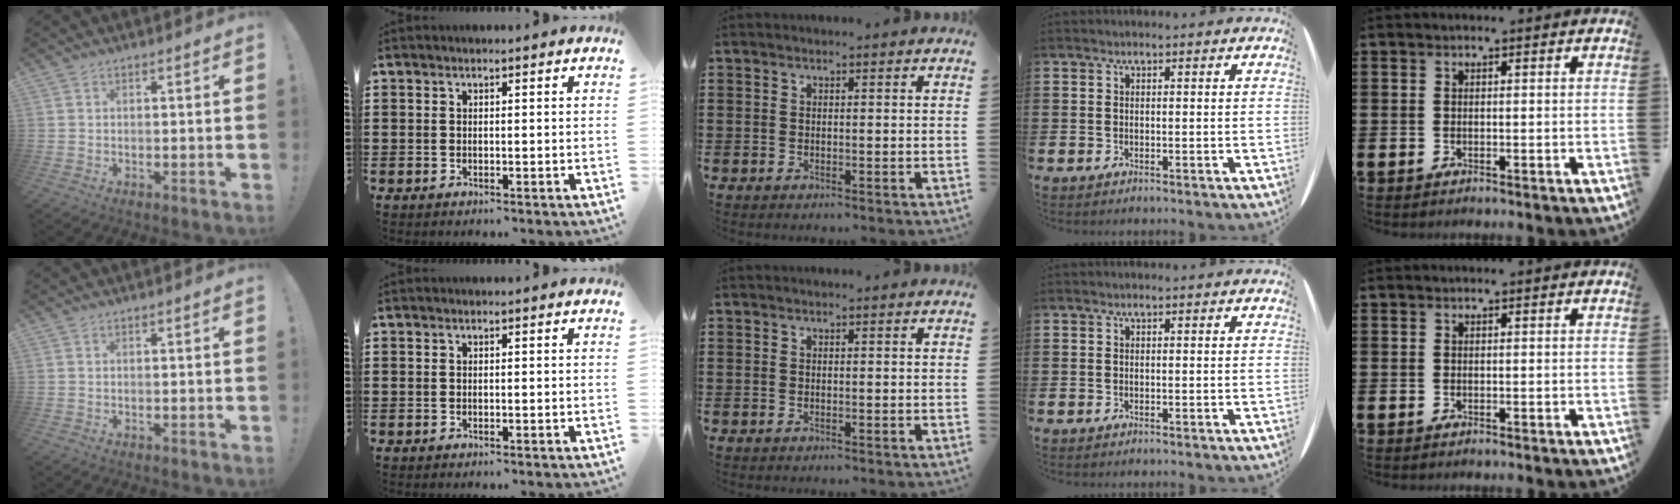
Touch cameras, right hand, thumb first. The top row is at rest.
{}